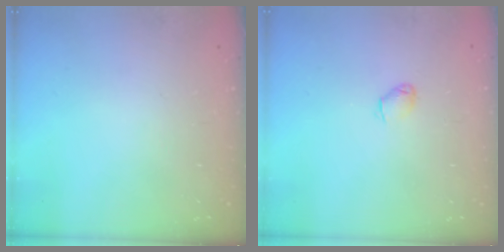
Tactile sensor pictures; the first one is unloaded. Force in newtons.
{"total": 2.0, "press": 2.0, "slide": 0.4}